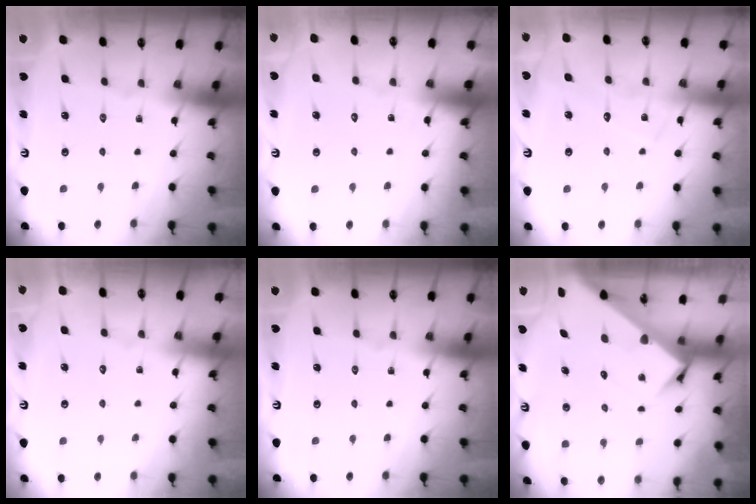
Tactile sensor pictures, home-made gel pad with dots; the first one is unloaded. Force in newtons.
{"total": 5.3, "press": 5.2, "slide": 0.5}
{"total": 7.0, "press": 6.9, "slide": 0.5}
{"total": 2.4, "press": 2.4, "slide": 0.3}
{"total": 0.0}
{"total": 4.3, "press": 4.3, "slide": 0.2}